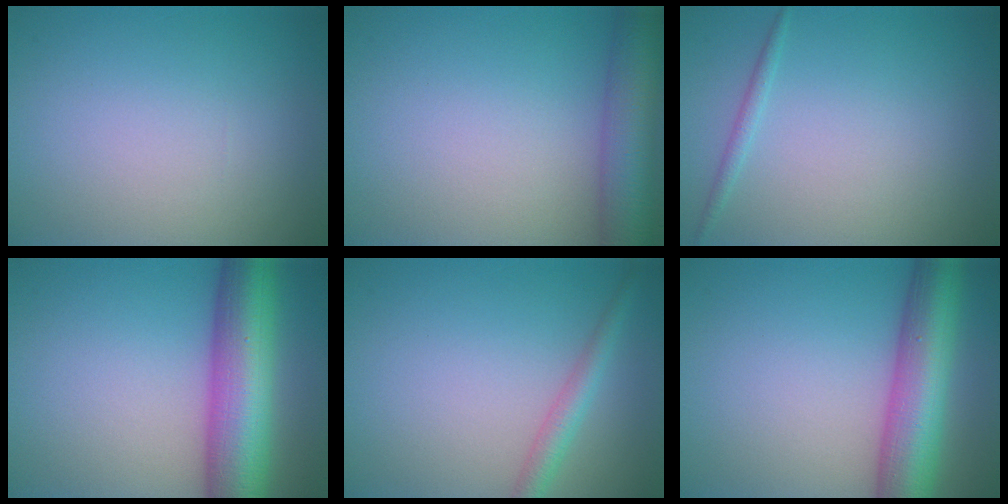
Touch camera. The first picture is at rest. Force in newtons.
{"total": 6.9, "press": 6.9, "slide": 0.4}
{"total": 0.9, "press": 0.9, "slide": 0.1}
{"total": 10.8, "press": 10.8, "slide": 0.4}
{"total": 2.2, "press": 2.2, "slide": 0.1}
{"total": 8.8, "press": 8.8, "slide": 0.2}